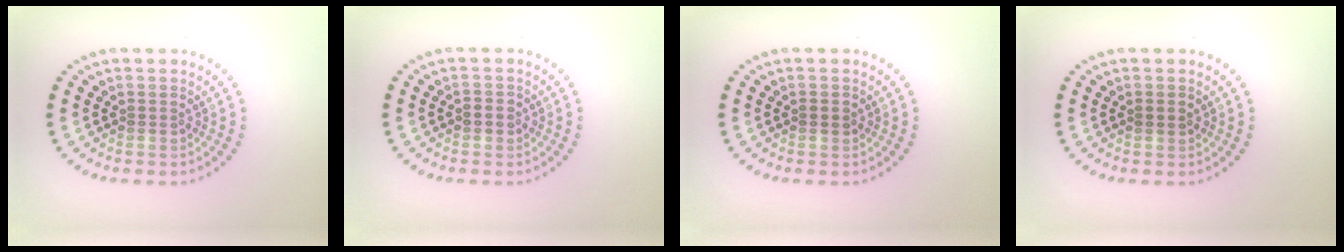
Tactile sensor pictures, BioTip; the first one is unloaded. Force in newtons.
{"total": 1.3, "press": 1.2, "slide": 0.3}
{"total": 0.9, "press": 0.9, "slide": 0.0}
{"total": 1.0, "press": 1.0, "slide": 0.0}